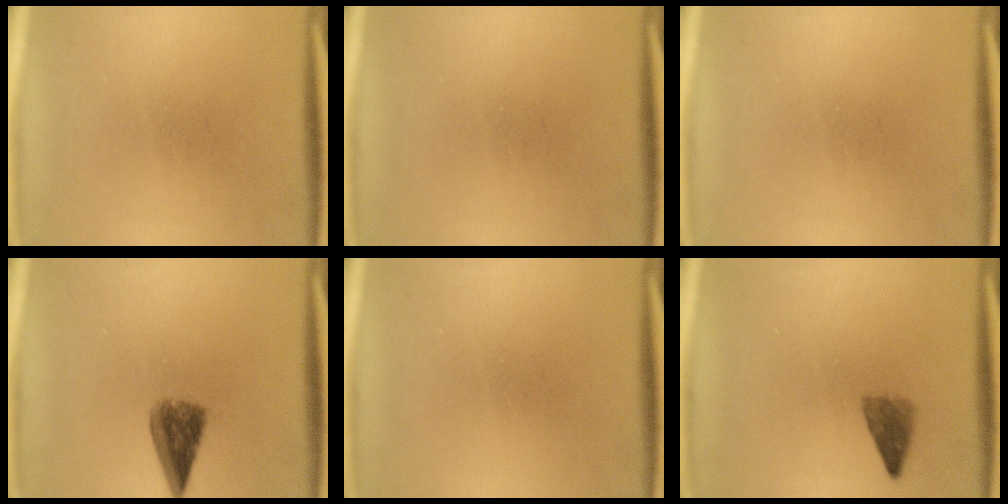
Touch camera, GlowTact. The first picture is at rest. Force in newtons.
{"total": 0.0}
{"total": 0.0}
{"total": 5.4}
{"total": 0.0}
{"total": 2.4}